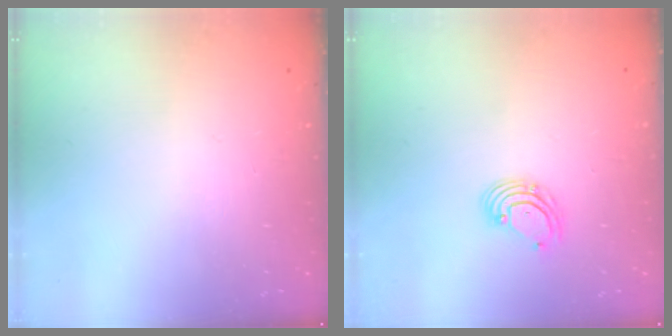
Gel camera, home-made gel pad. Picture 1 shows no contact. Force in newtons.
{"total": 2.6, "press": 2.6, "slide": 0.1}